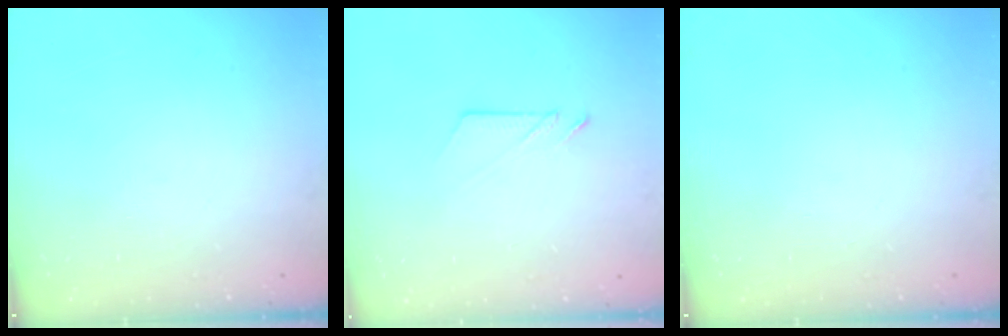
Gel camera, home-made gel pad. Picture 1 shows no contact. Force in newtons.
{"total": 2.5, "press": 2.5, "slide": 0.4}
{"total": 0.0}